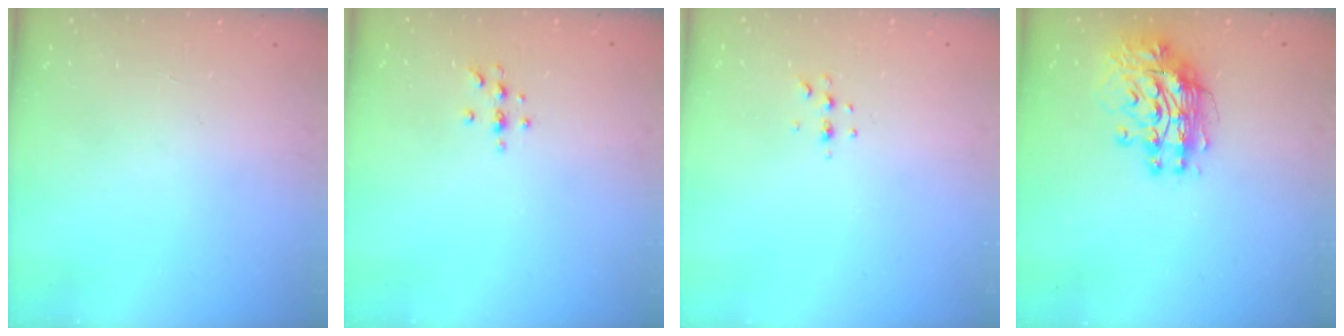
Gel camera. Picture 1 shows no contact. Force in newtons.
{"total": 4.8, "press": 4.7, "slide": 0.6}
{"total": 4.4, "press": 4.0, "slide": 1.8}
{"total": 12.3, "press": 12.2, "slide": 1.1}